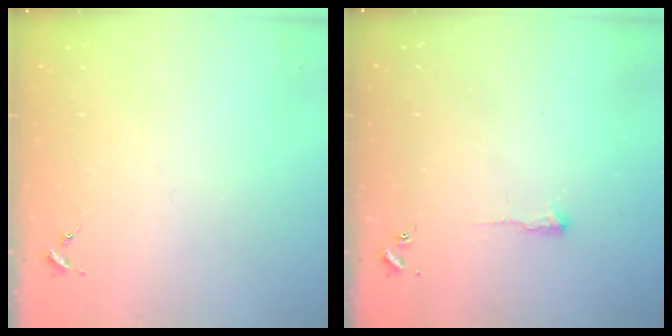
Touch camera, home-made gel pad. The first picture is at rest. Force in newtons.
{"total": 3.9, "press": 3.8, "slide": 0.6}